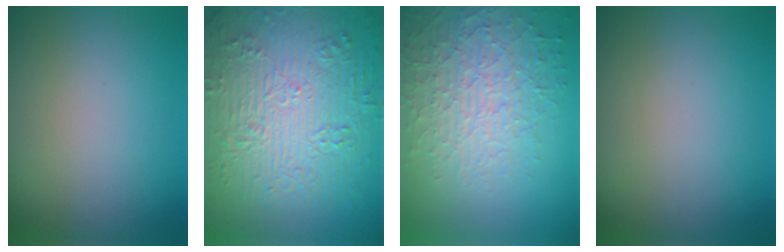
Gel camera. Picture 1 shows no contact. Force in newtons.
{"total": 11.3, "press": 7.5, "slide": 8.4}
{"total": 7.0, "press": 5.3, "slide": 4.5}
{"total": 0.0}